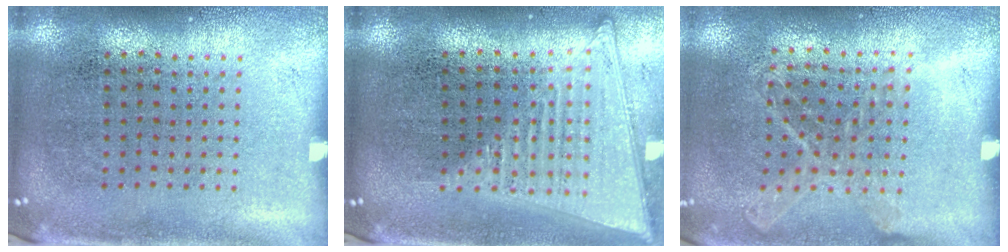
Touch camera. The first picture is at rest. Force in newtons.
{"total": 1.7, "press": 1.6, "slide": 0.6}
{"total": 1.1, "press": 1.0, "slide": 0.4}